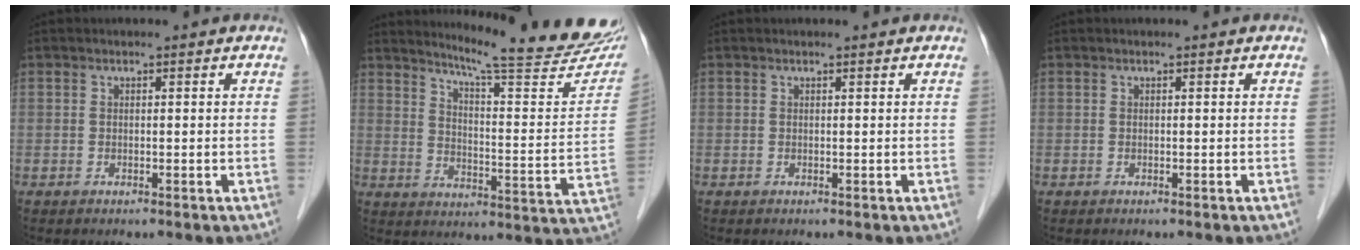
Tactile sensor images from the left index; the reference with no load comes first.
{"total": 22.3, "force": [20.1, 0.8, 9.6], "torque": [-0.135, -0.086, 0.251]}
{"total": 0.6, "force": [0.6, -0.1, 0.2], "torque": [-0.008, 0.001, 0.009]}
{"total": 0.0}